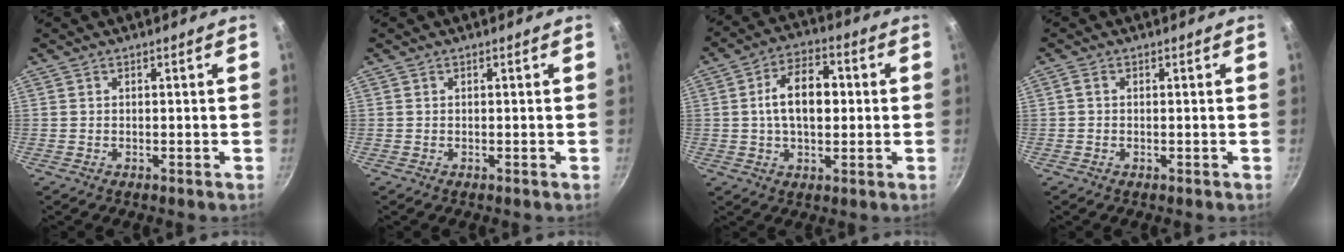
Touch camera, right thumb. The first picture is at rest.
{"total": 0.0}
{"total": 11.4, "force": [0.9, 6.8, 9.1], "torque": [-0.128, 0.020, 0.007]}
{"total": 0.9, "force": [0.0, 0.5, 0.8], "torque": [-0.022, 0.004, -0.005]}